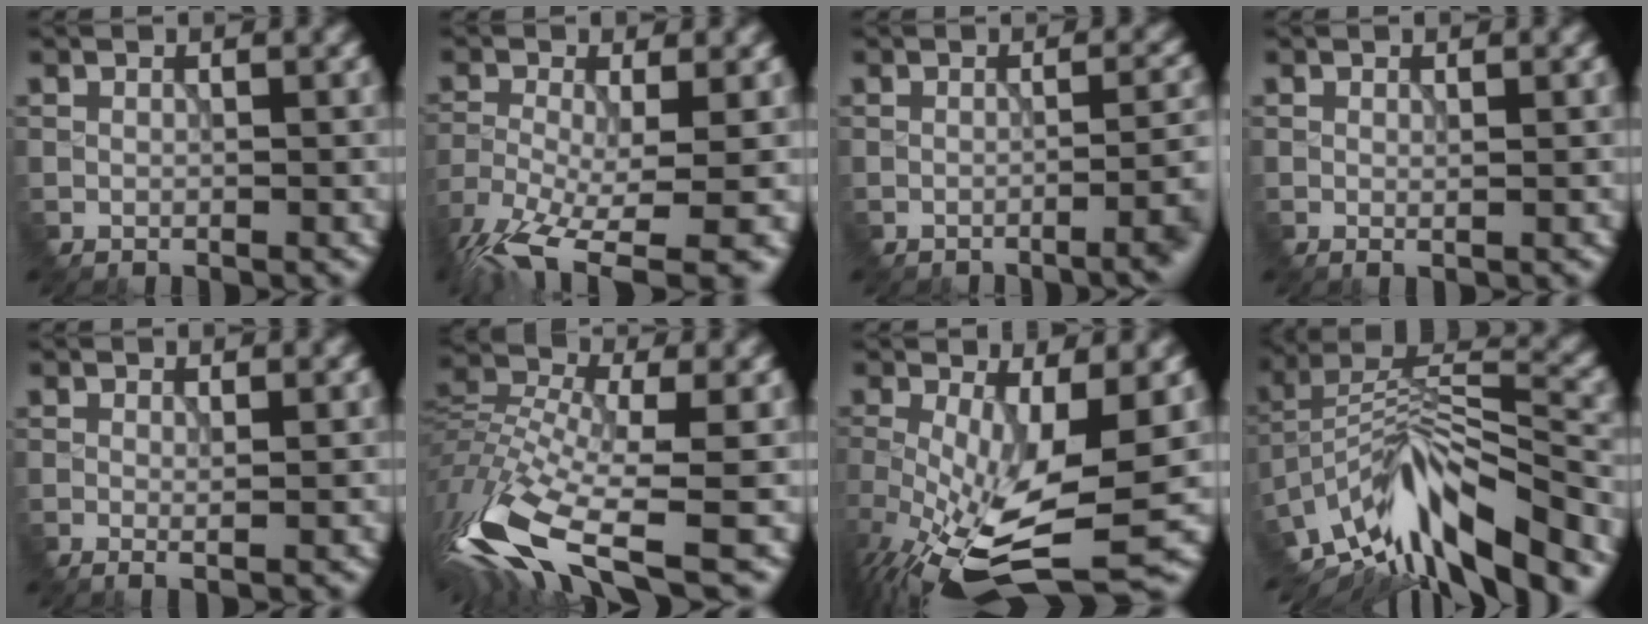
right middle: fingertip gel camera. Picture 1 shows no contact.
{"total": 11.5, "force": [-8.1, 3.3, 7.5], "torque": [-0.151, -0.023, -0.113]}
{"total": 4.4, "force": [-2.0, 1.5, 3.6], "torque": [-0.031, 0.006, -0.026]}
{"total": 0.0}
{"total": 0.6, "force": [0.1, 0.0, 0.6], "torque": [-0.019, 0.003, -0.002]}
{"total": 11.3, "force": [-6.4, 4.1, 8.4], "torque": [-0.197, -0.007, -0.108]}
{"total": 10.2, "force": [-2.5, 3.3, 9.3], "torque": [-0.193, -0.028, -0.035]}
{"total": 11.6, "force": [-7.7, 3.5, 7.9], "torque": [-0.148, 0.022, -0.142]}